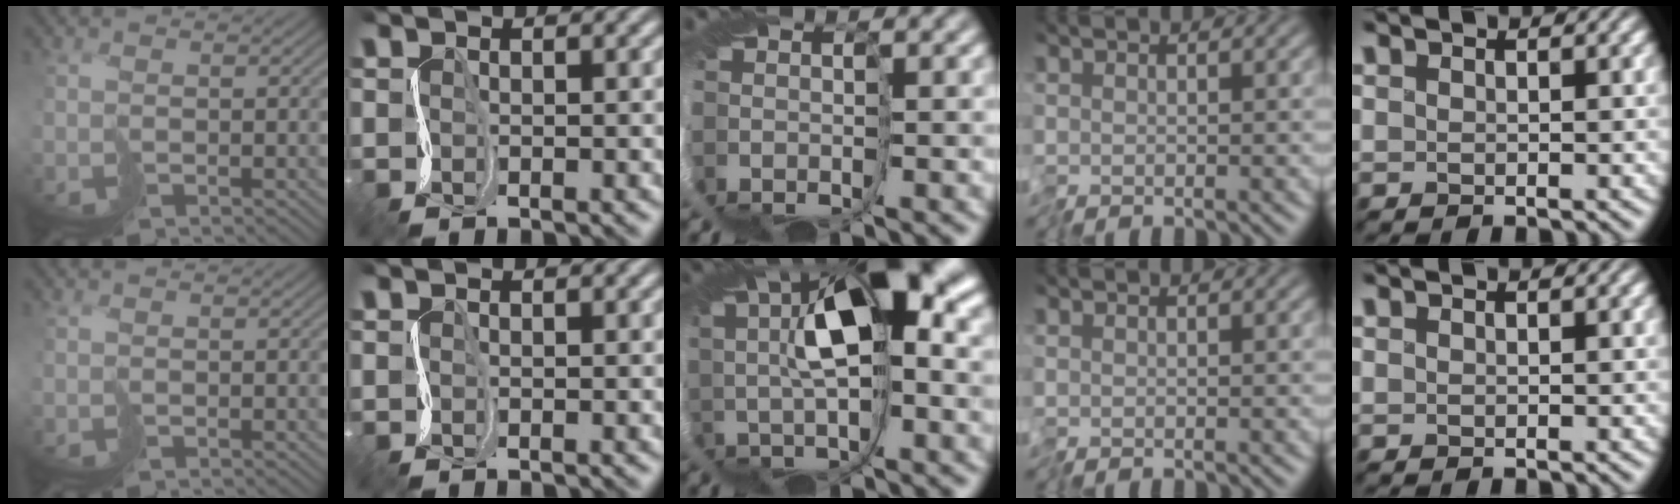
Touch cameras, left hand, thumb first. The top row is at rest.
{"middle": {"total": 7.8, "force": [5.2, -1.0, 5.7], "torque": [-0.101, 0.023, 0.074]}}